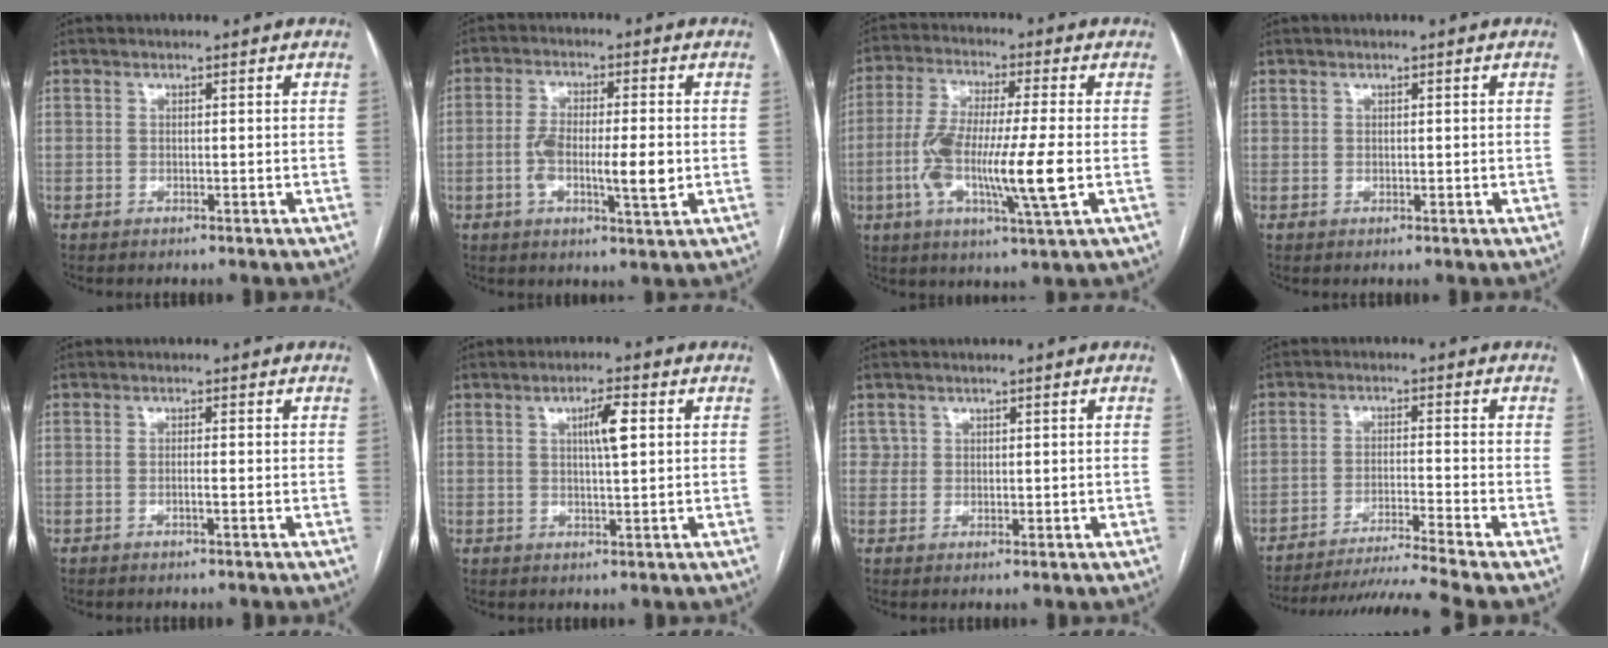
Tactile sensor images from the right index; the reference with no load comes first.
{"total": 8.5, "force": [-1.3, 1.9, 8.2], "torque": [-0.148, 0.002, -0.020]}
{"total": 14.1, "force": [-2.4, 1.2, 13.9], "torque": [-0.269, -0.010, -0.046]}
{"total": 0.6, "force": [0.4, 0.5, 0.0], "torque": [0.005, 0.001, 0.008]}
{"total": 0.9, "force": [-0.3, 0.0, 0.9], "torque": [-0.019, 0.002, -0.003]}
{"total": 4.4, "force": [1.3, 0.5, 4.2], "torque": [-0.073, 0.003, 0.022]}
{"total": 1.9, "force": [1.0, 1.6, 0.0], "torque": [0.013, -0.001, 0.013]}
{"total": 10.9, "force": [-9.5, -3.7, 3.9], "torque": [-0.050, -0.017, -0.159]}